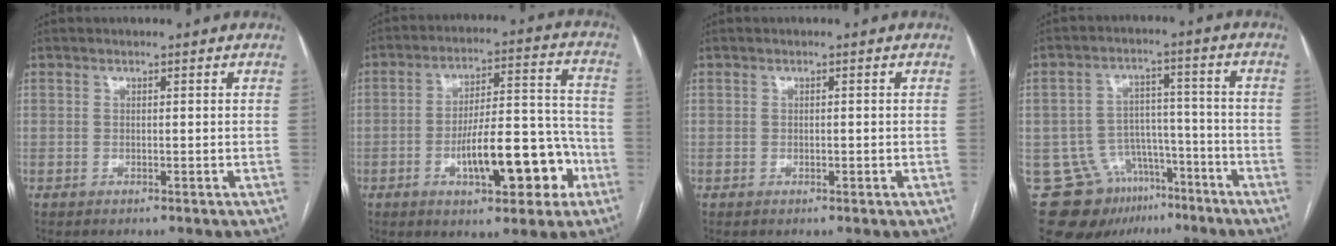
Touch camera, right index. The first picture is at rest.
{"total": 13.7, "force": [-5.1, 4.4, 11.9], "torque": [-0.183, 0.032, -0.068]}
{"total": 0.5, "force": [-0.1, 0.4, 0.4], "torque": [-0.006, 0.000, 0.001]}
{"total": 12.0, "force": [-7.8, 8.5, 3.5], "torque": [-0.054, 0.050, -0.112]}